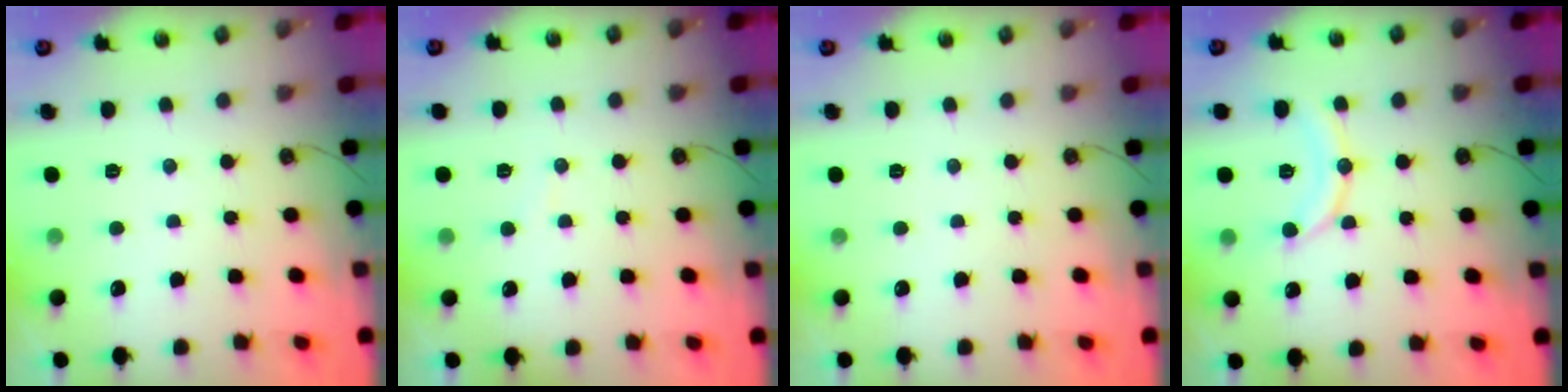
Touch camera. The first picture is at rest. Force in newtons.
{"total": 2.7, "press": 2.7, "slide": 0.2}
{"total": 0.0}
{"total": 11.7, "press": 11.6, "slide": 1.2}